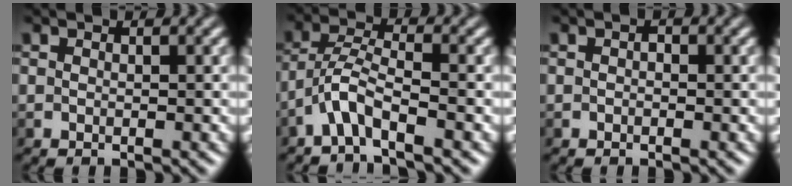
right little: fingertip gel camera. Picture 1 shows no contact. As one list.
[{"total": 3.2, "force": [-2.3, 0.2, 2.2], "torque": [-0.049, 0.013, -0.050]}, {"total": 0.9, "force": [0.2, 0.8, 0.5], "torque": [0.005, 0.006, -0.014]}]